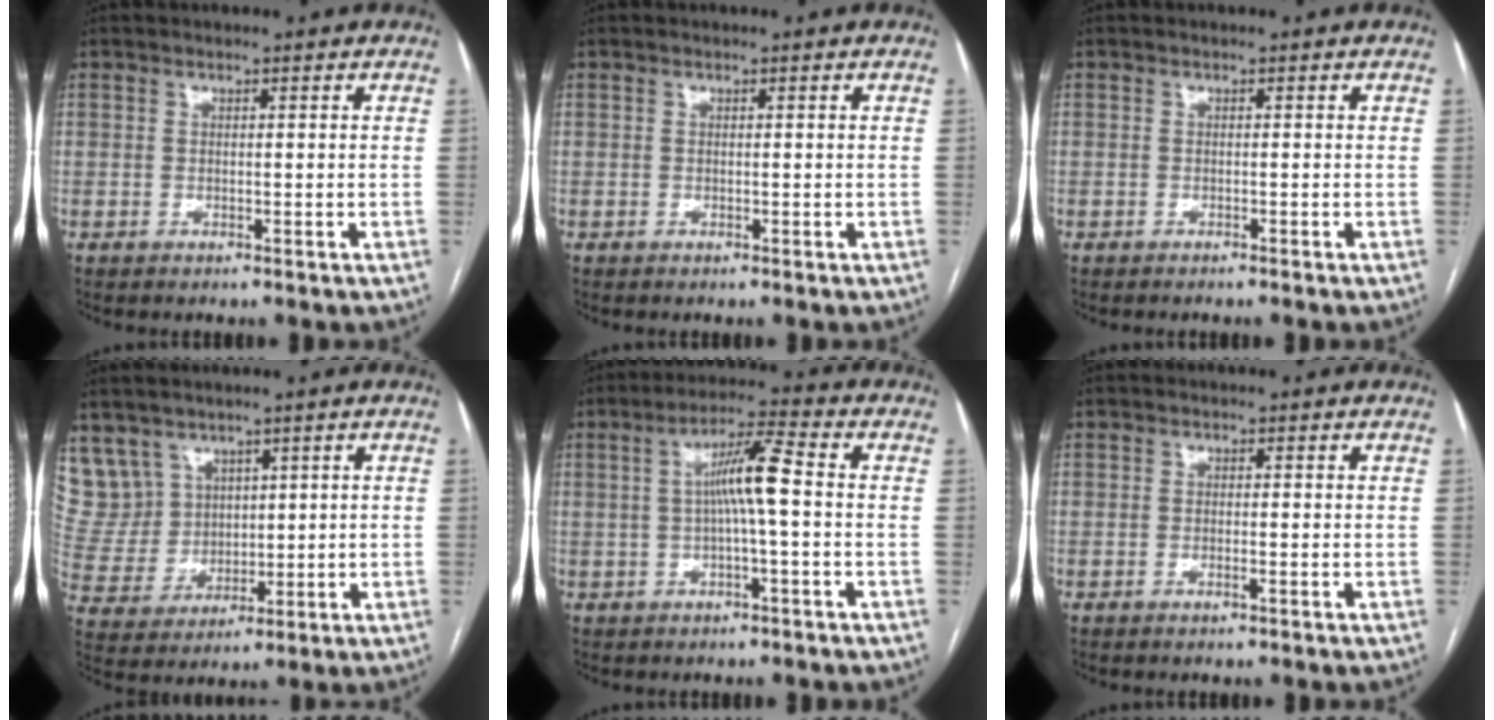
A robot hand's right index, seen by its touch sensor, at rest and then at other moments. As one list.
[{"total": 0.0}, {"total": 0.7, "force": [-0.6, -0.1, 0.2], "torque": [0.000, 0.001, -0.012]}, {"total": 9.5, "force": [6.0, 7.4, 0.6], "torque": [-0.027, 0.033, 0.139]}, {"total": 7.0, "force": [0.1, 0.1, 7.0], "torque": [-0.125, 0.018, -0.001]}, {"total": 0.9, "force": [-0.4, 0.0, 0.8], "torque": [-0.015, 0.000, -0.006]}]